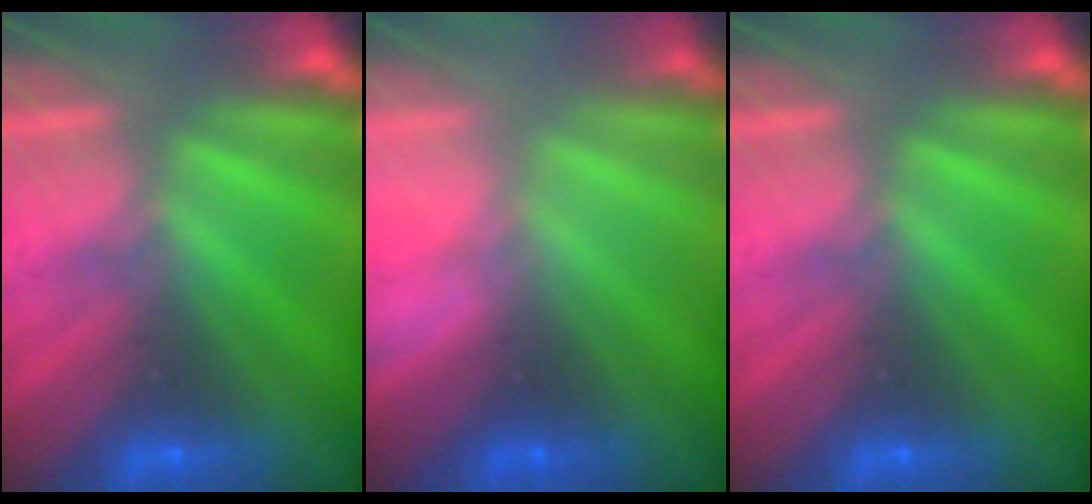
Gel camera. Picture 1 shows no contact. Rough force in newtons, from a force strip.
{"total": 2.7}
{"total": 0.0}